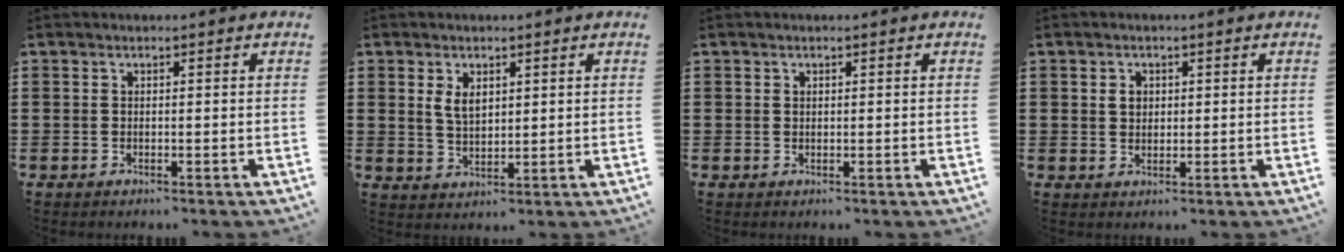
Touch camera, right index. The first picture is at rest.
{"total": 3.3, "force": [1.5, 1.9, 2.3], "torque": [-0.042, 0.003, 0.026]}
{"total": 0.5, "force": [0.3, 0.4, 0.1], "torque": [-0.003, 0.002, 0.007]}
{"total": 1.9, "force": [0.5, 1.5, 1.0], "torque": [-0.024, 0.008, 0.010]}